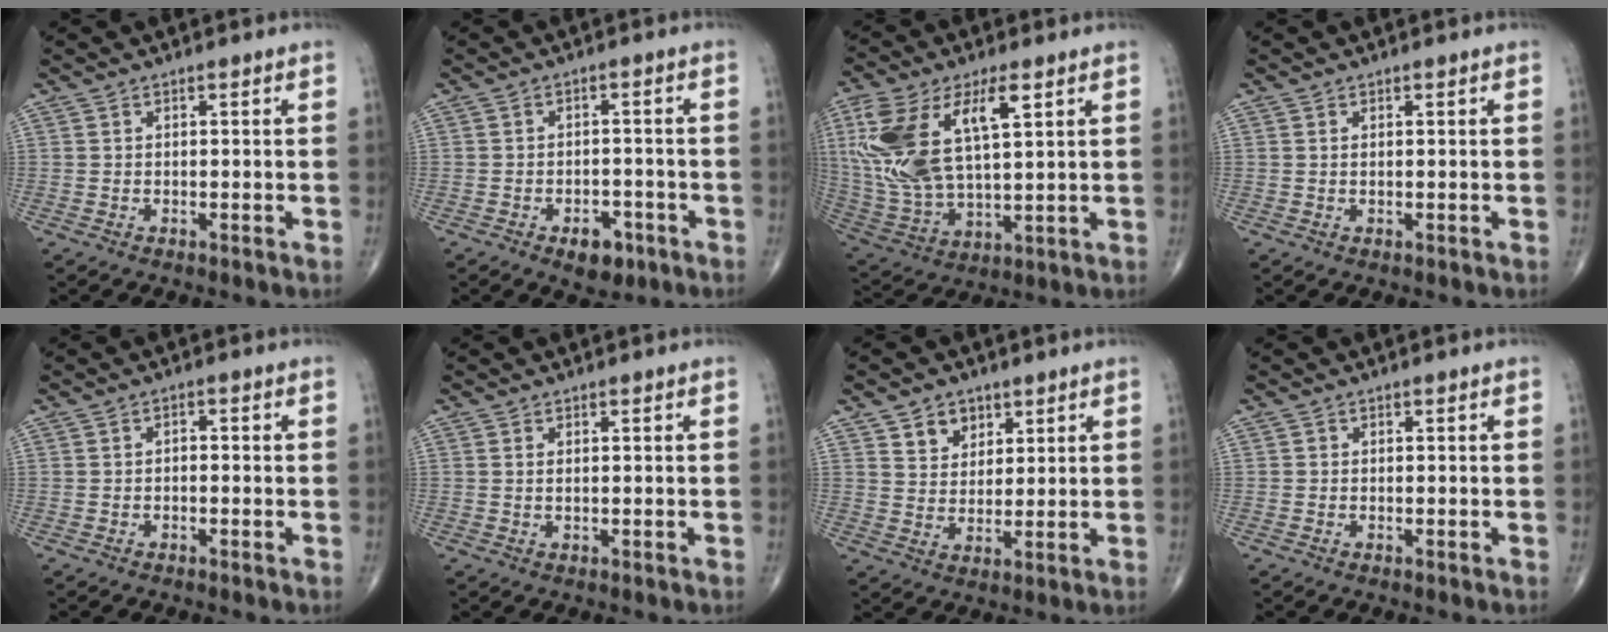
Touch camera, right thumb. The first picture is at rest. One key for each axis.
{"total": 5.2, "fx": -2.9, "fy": 3.0, "fz": 3.0, "tx": -0.022, "ty": 0.014, "tz": -0.039}
{"total": 19.9, "fx": 6.4, "fy": 8.8, "fz": 16.7, "tx": -0.348, "ty": -0.010, "tz": 0.125}
{"total": 0.0}
{"total": 1.1, "fx": -0.2, "fy": 0.7, "fz": 0.8, "tx": -0.005, "ty": 0.007, "tz": -0.007}
{"total": 0.7, "fx": 0.2, "fy": 0.2, "fz": 0.6, "tx": -0.013, "ty": 0.001, "tz": 0.006}
{"total": 5.6, "fx": 3.3, "fy": 4.1, "fz": 2.0, "tx": -0.008, "ty": -0.021, "tz": 0.060}
{"total": 0.0}